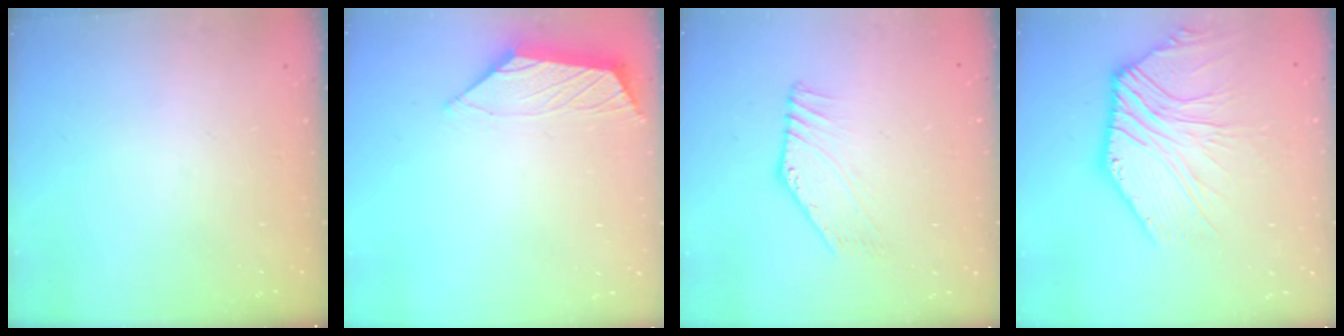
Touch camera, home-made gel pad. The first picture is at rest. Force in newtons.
{"total": 0.9, "press": 0.8, "slide": 0.4}
{"total": 2.9, "press": 2.9, "slide": 0.3}
{"total": 8.9, "press": 8.8, "slide": 1.6}